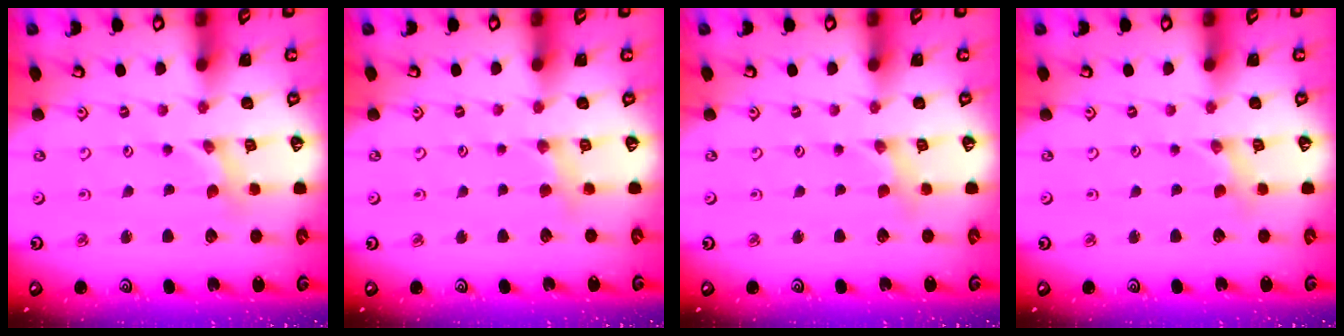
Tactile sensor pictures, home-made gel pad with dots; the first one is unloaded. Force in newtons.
{"total": 4.5, "press": 4.5, "slide": 0.5}
{"total": 1.2, "press": 1.1, "slide": 0.2}
{"total": 0.0}